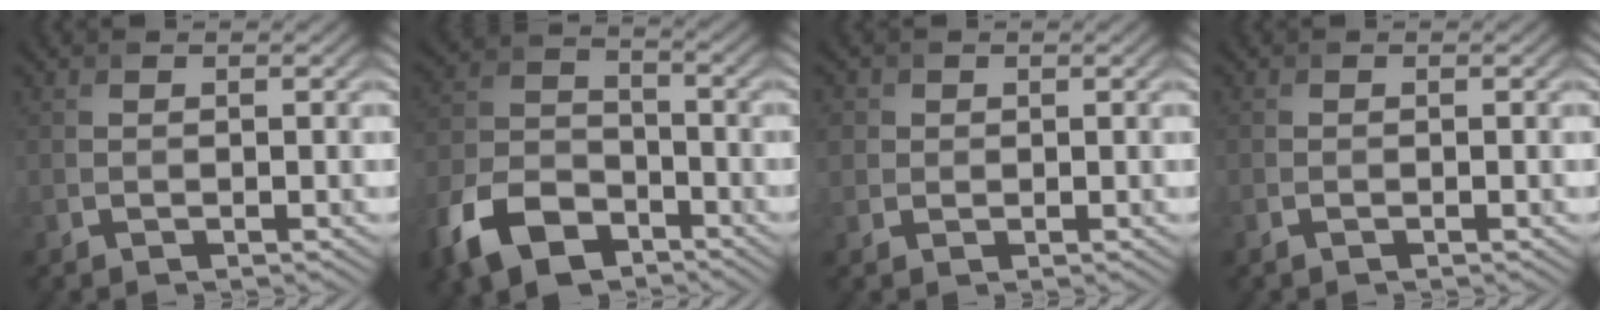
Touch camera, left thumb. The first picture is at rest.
{"total": 10.7, "force": [-6.3, 6.1, 6.1], "torque": [-0.151, -0.011, -0.136]}
{"total": 2.0, "force": [0.6, 1.9, 0.2], "torque": [-0.012, 0.006, 0.011]}
{"total": 0.0}